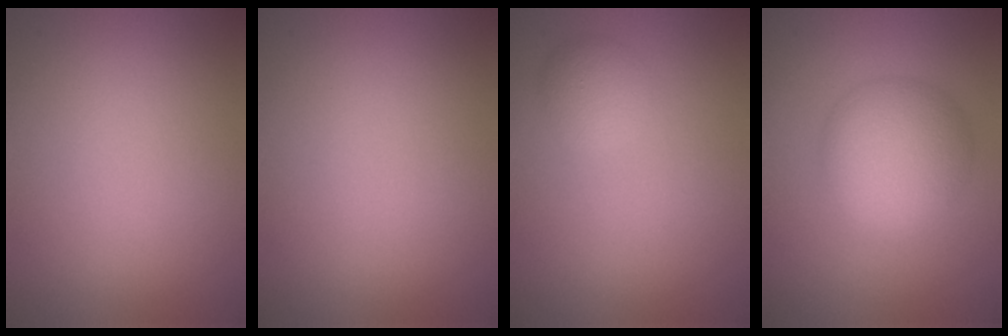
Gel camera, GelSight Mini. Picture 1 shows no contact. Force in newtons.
{"total": 0.0}
{"total": 1.8, "press": 1.8, "slide": 0.1}
{"total": 5.8, "press": 5.8, "slide": 0.2}